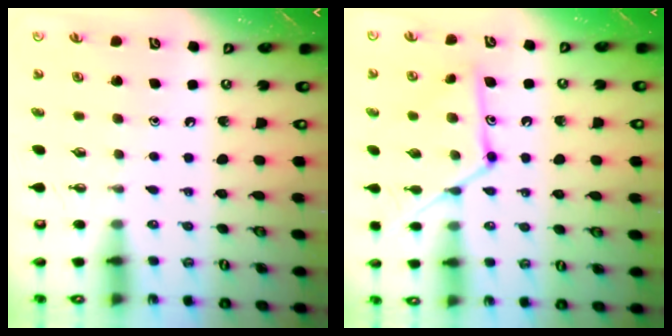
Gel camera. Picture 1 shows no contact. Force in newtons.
{"total": 12.9, "press": 12.8, "slide": 0.6}